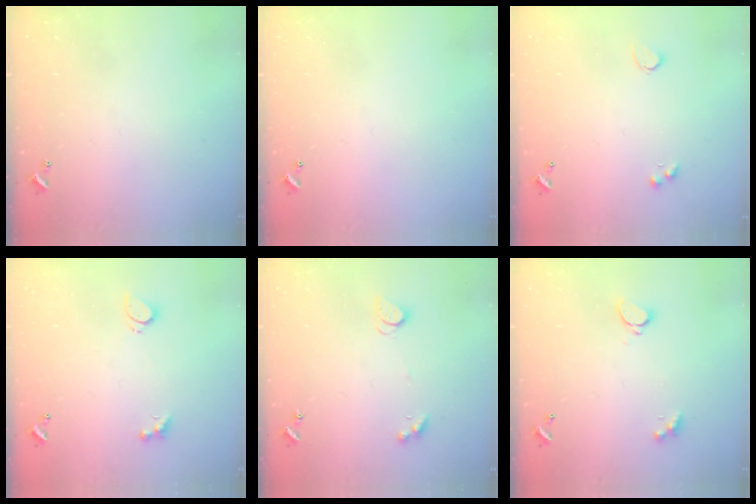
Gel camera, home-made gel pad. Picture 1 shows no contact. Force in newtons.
{"total": 0.0}
{"total": 1.9, "press": 1.5, "slide": 1.1}
{"total": 2.2, "press": 2.1, "slide": 0.6}
{"total": 2.1, "press": 2.1, "slide": 0.4}
{"total": 1.7, "press": 1.7, "slide": 0.3}